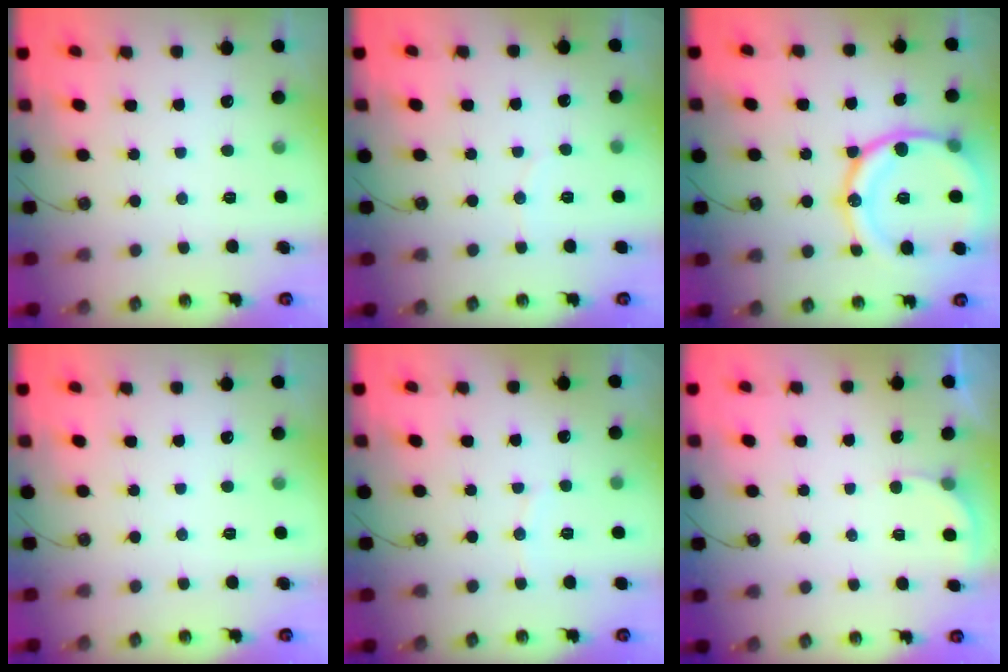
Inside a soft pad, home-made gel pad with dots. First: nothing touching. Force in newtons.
{"total": 2.3, "press": 2.3, "slide": 0.2}
{"total": 20.8, "press": 20.7, "slide": 2.5}
{"total": 0.0}
{"total": 4.0, "press": 4.0, "slide": 0.5}
{"total": 2.7, "press": 2.7, "slide": 0.2}